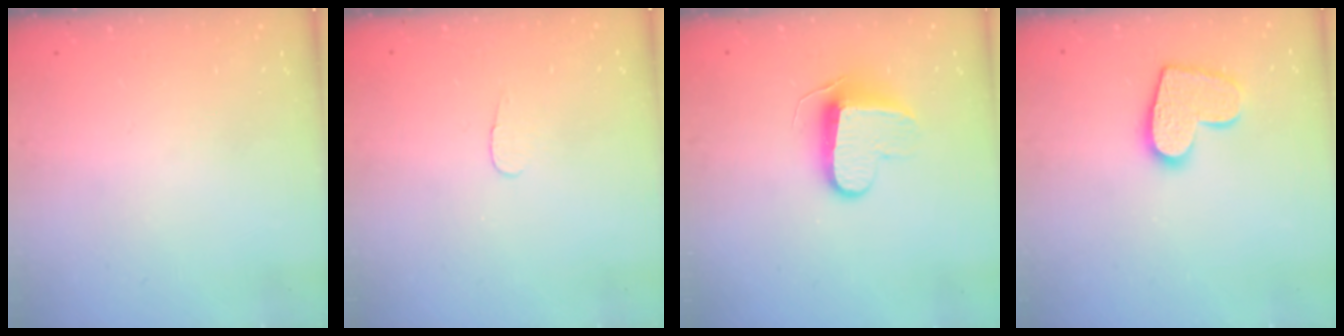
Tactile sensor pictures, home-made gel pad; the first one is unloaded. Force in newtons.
{"total": 3.4, "press": 3.4, "slide": 0.4}
{"total": 9.5, "press": 9.5, "slide": 0.0}
{"total": 12.1, "press": 12.0, "slide": 0.8}